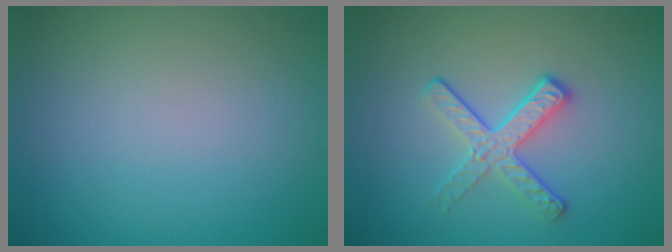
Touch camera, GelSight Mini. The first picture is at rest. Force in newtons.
{"total": 3.2, "press": 2.6, "slide": 1.9}